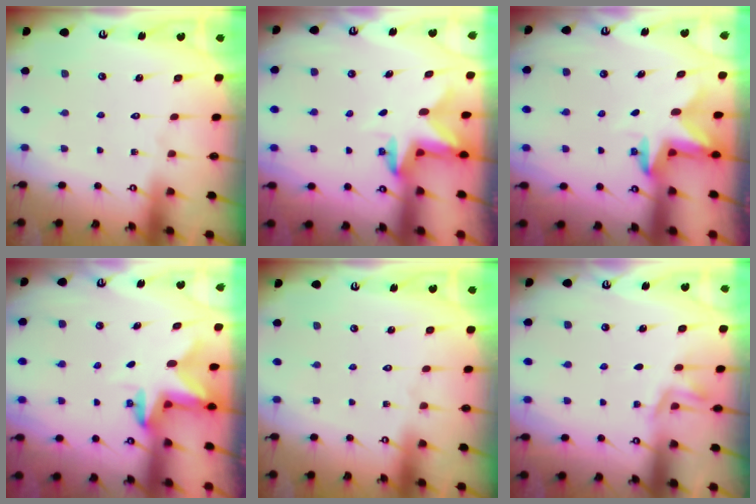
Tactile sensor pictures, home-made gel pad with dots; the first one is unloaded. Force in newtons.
{"total": 2.7, "press": 2.6, "slide": 0.5}
{"total": 2.8, "press": 2.8, "slide": 0.5}
{"total": 2.3, "press": 2.3, "slide": 0.4}
{"total": 0.0}
{"total": 2.9, "press": 2.3, "slide": 1.7}